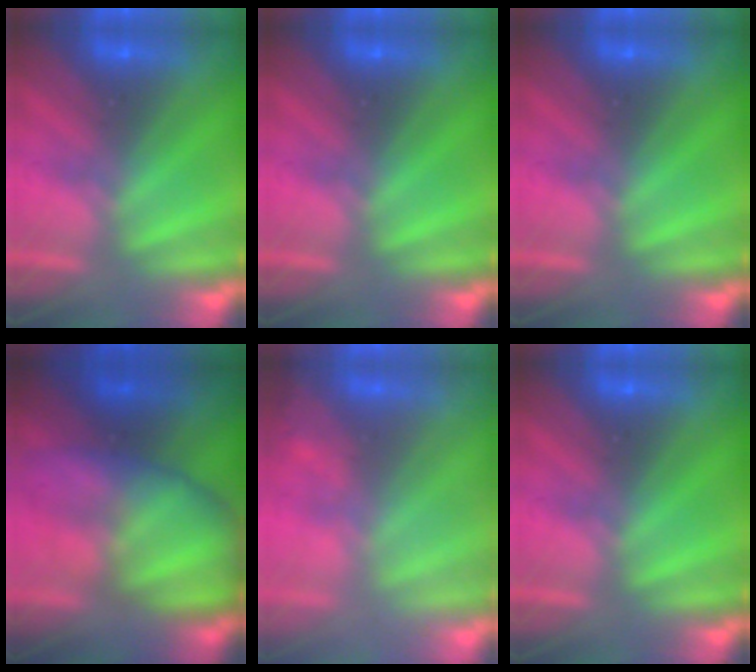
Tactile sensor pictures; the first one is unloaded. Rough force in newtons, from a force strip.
{"total": 0.0}
{"total": 0.0}
{"total": 8.6}
{"total": 1.1}
{"total": 0.0}